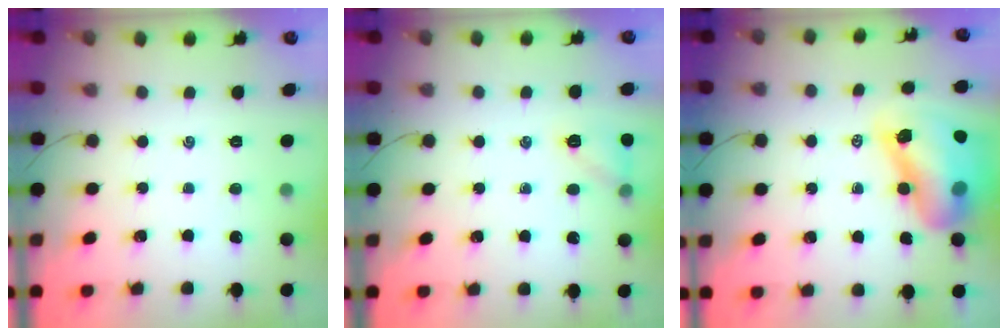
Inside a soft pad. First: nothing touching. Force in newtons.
{"total": 8.2, "press": 8.0, "slide": 1.7}
{"total": 16.1, "press": 15.4, "slide": 4.7}